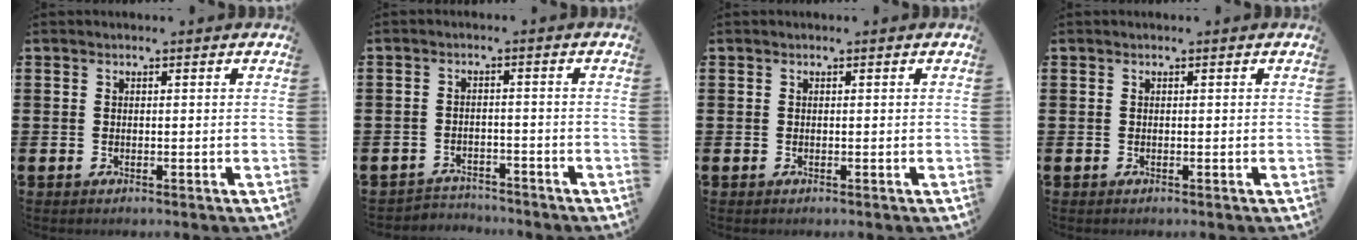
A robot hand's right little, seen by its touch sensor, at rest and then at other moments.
{"total": 2.4, "force": [-2.3, 0.4, -0.2], "torque": [-0.004, 0.001, -0.052]}
{"total": 0.0}
{"total": 0.0}